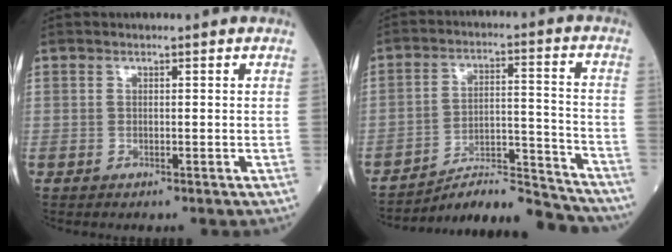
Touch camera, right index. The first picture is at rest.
{"total": 13.4, "force": [-13.2, 0.7, 1.8], "torque": [-0.015, 0.033, -0.209]}